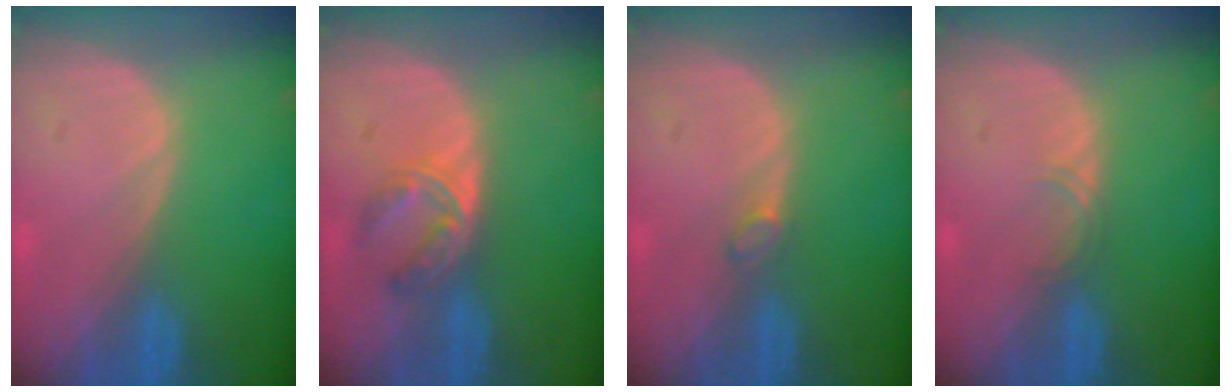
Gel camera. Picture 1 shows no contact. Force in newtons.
{"total": 5.7, "press": 4.5, "slide": 3.5}
{"total": 1.2, "press": 1.1, "slide": 0.2}
{"total": 1.1, "press": 1.1, "slide": 0.1}